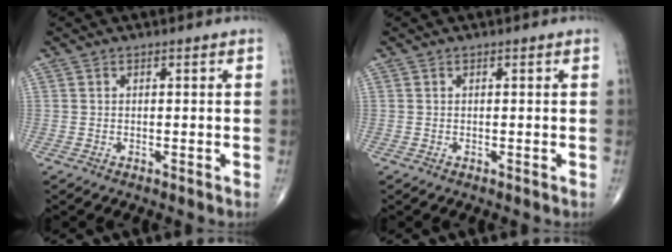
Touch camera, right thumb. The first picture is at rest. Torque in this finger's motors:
{"motor_torque": [0.00, 0.00, -0.05, 0.05, 0.00]}